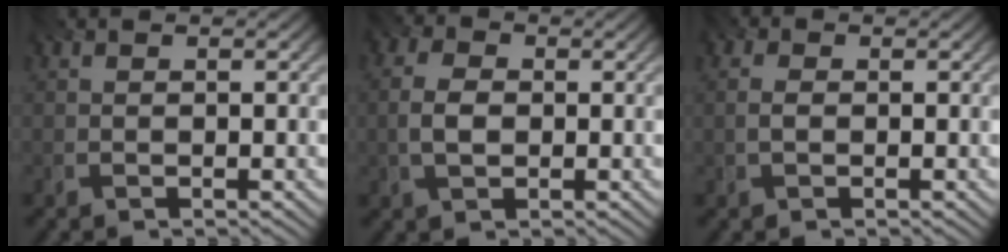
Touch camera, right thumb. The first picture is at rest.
{"total": 3.9, "force": [-0.8, 2.6, 2.8], "torque": [-0.064, 0.001, -0.027]}
{"total": 2.2, "force": [-0.1, 1.5, 1.6], "torque": [-0.038, 0.002, -0.014]}